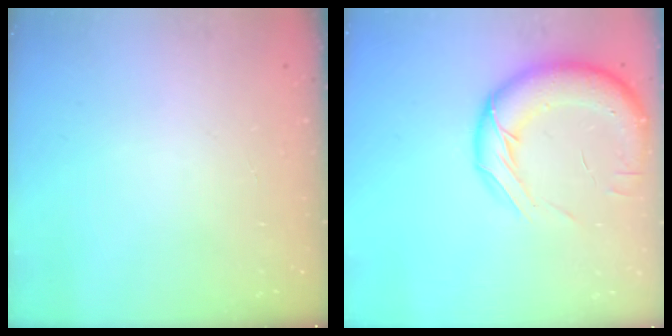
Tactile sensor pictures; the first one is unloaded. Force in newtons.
{"total": 18.0, "press": 17.6, "slide": 3.7}